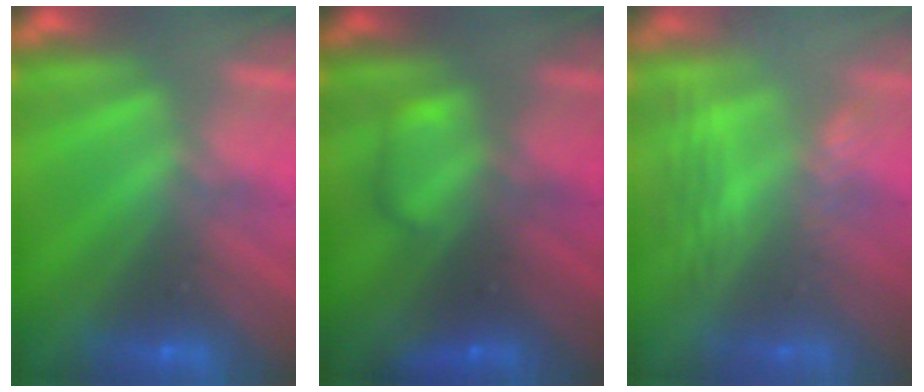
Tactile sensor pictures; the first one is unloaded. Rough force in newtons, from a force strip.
{"total": 2.3}
{"total": 3.0}